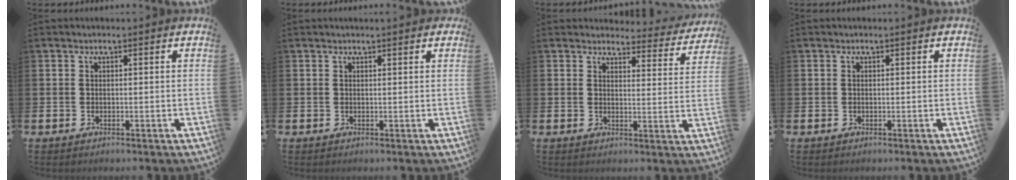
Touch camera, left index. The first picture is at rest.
{"total": 0.7, "force": [0.6, 0.0, 0.4], "torque": [0.002, -0.002, 0.009]}
{"total": 3.3, "force": [3.1, 1.1, 0.3], "torque": [-0.007, -0.026, 0.050]}
{"total": 0.0}